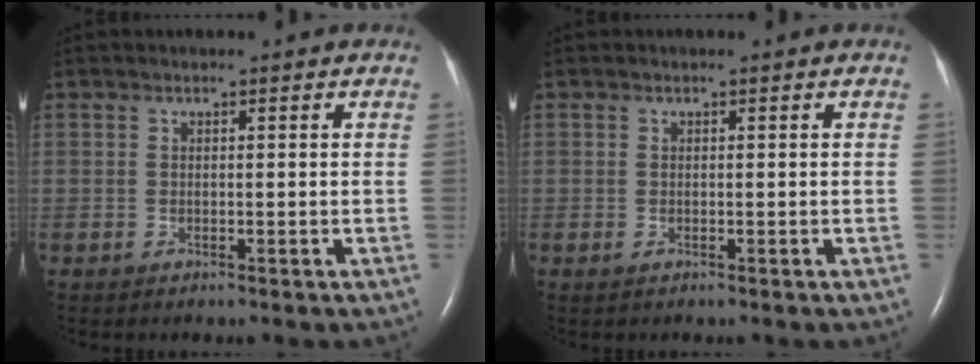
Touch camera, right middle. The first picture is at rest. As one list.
[{"total": 0.0}]